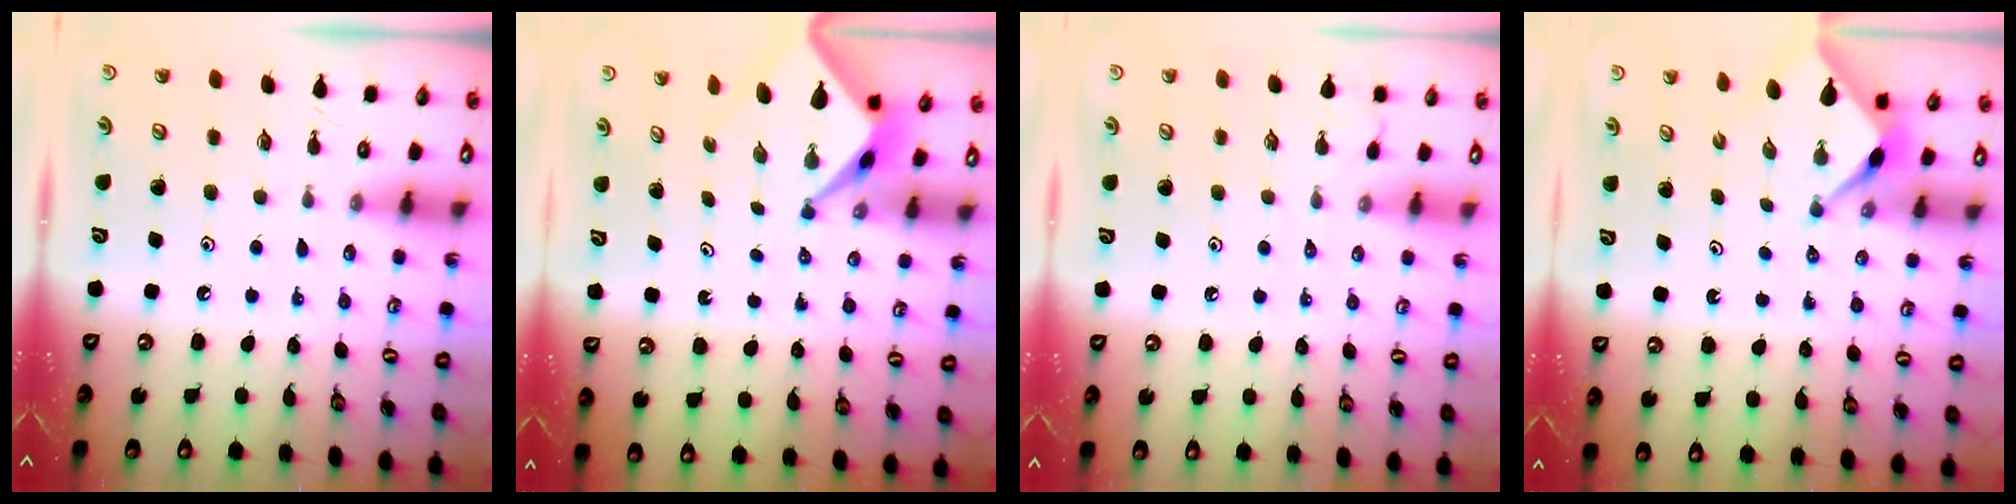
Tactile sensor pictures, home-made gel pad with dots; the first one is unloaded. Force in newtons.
{"total": 2.4, "press": 2.4, "slide": 0.2}
{"total": 2.5, "press": 2.4, "slide": 0.6}
{"total": 2.8, "press": 2.8, "slide": 0.4}